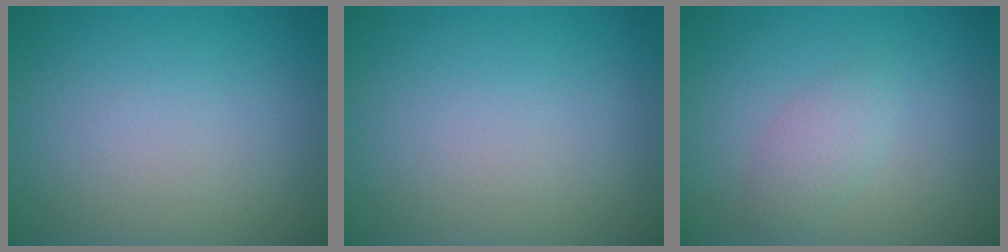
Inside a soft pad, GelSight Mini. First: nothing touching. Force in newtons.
{"total": 0.0}
{"total": 1.8, "press": 1.8, "slide": 0.1}